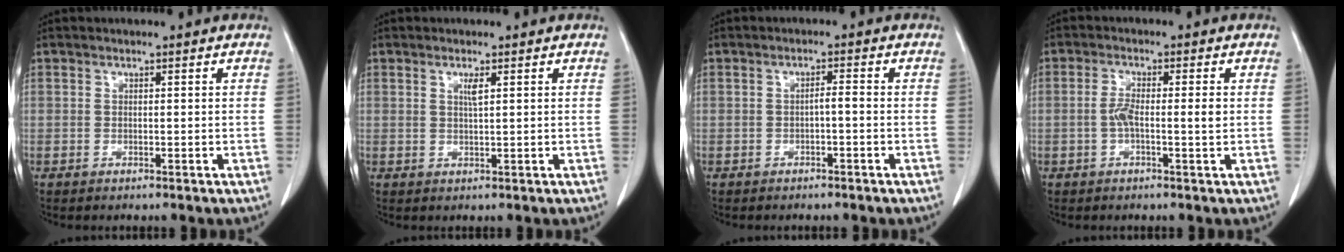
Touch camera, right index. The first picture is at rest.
{"total": 1.5, "force": [0.6, 0.0, 1.3], "torque": [-0.029, -0.003, 0.012]}
{"total": 1.5, "force": [-0.5, 0.2, 1.4], "torque": [-0.022, 0.003, -0.009]}
{"total": 3.8, "force": [-0.4, 0.5, 3.8], "torque": [-0.074, 0.004, -0.007]}